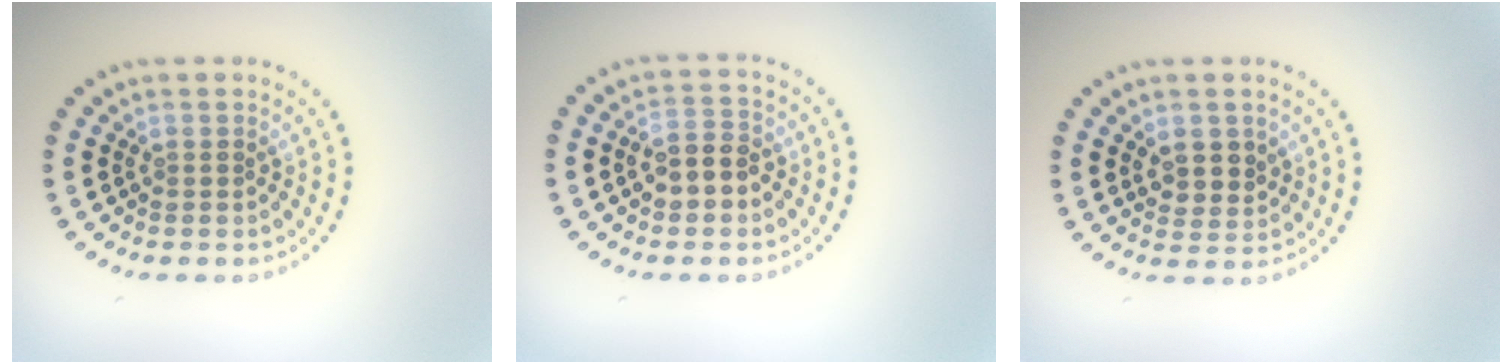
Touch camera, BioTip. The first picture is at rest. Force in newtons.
{"total": 2.9, "press": 2.9, "slide": 0.7}
{"total": 2.3, "press": 2.1, "slide": 0.8}